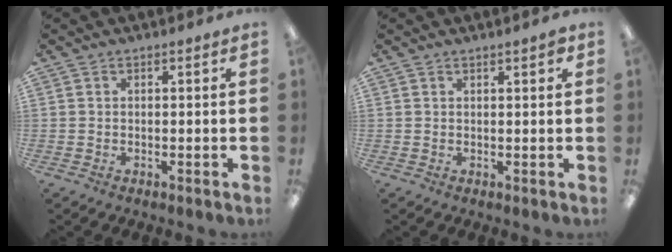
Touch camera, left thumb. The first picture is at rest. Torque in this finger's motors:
{"motor_torque": [-0.15, 0.00, -0.28, 0.08, 0.03]}